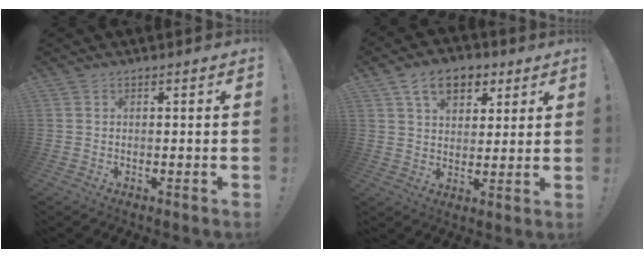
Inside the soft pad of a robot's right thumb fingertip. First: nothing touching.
{"total": 11.7, "force": [5.9, 7.8, 6.3], "torque": [-0.093, -0.014, 0.111]}